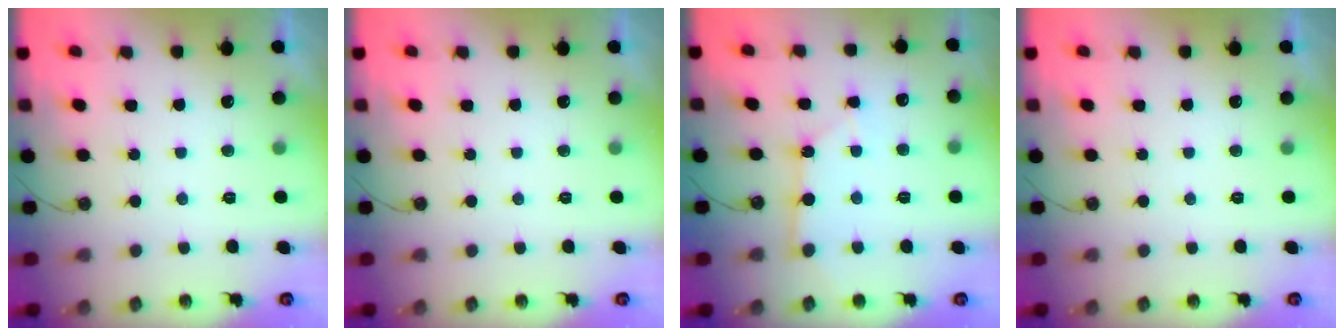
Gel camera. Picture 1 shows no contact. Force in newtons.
{"total": 0.0}
{"total": 3.8, "press": 3.8, "slide": 0.3}
{"total": 0.0}